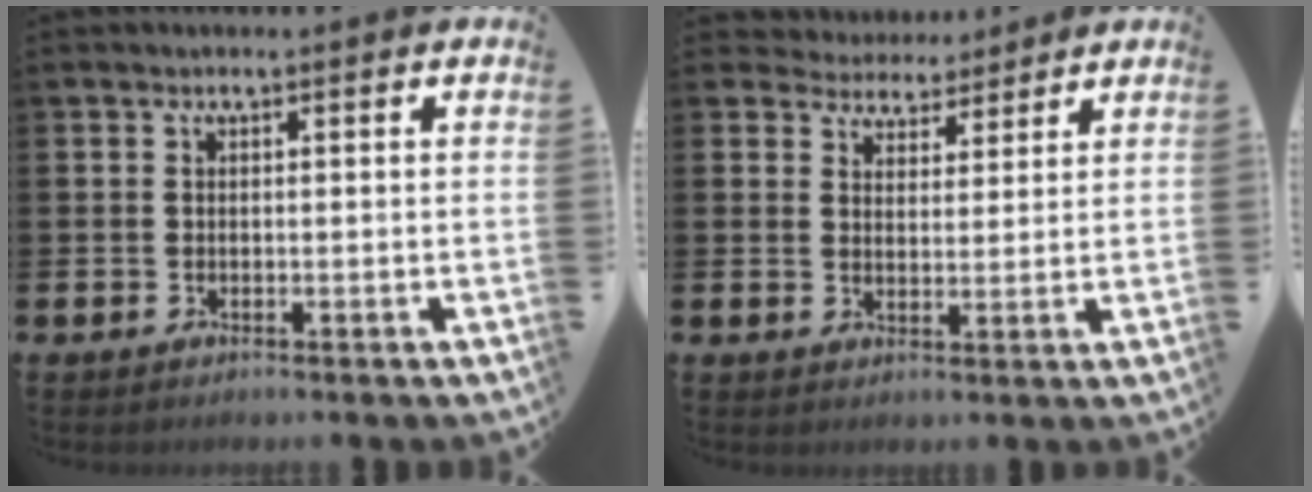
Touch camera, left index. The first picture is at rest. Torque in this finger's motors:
{"motor_torque": [0.18, -0.35, -0.29, -0.02]}